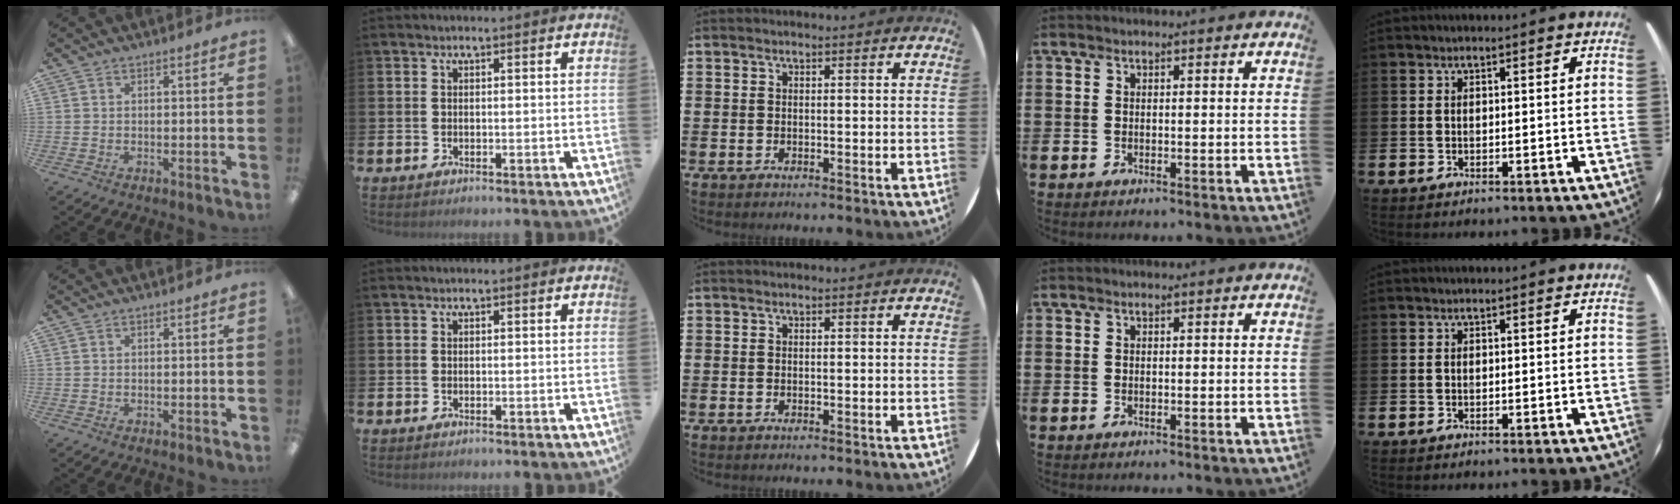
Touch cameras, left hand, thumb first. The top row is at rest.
{}